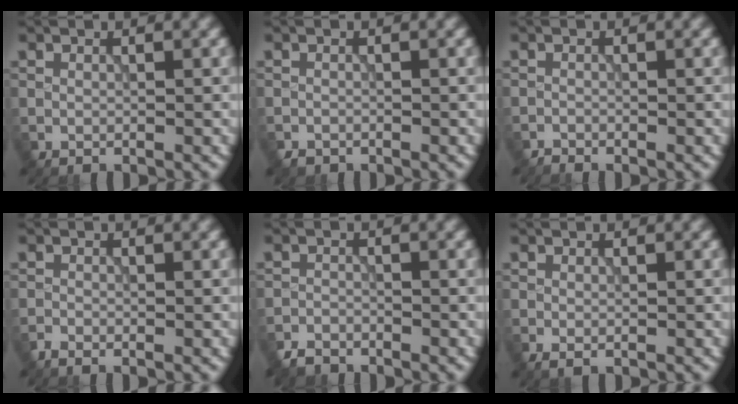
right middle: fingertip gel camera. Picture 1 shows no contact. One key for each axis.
{"total": 1.0, "fx": -0.8, "fy": 0.4, "fz": 0.0, "tx": 0.002, "ty": -0.003, "tz": -0.017}
{"total": 0.8, "fx": -0.8, "fy": 0.0, "fz": -0.1, "tx": 0.004, "ty": -0.001, "tz": -0.019}
{"total": 0.8, "fx": -0.8, "fy": 0.1, "fz": 0.2, "tx": -0.004, "ty": -0.002, "tz": -0.020}
{"total": 2.4, "fx": -2.2, "fy": 0.8, "fz": 0.3, "tx": -0.005, "ty": -0.003, "tz": -0.049}
{"total": 0.8, "fx": -0.3, "fy": 0.4, "fz": 0.6, "tx": -0.014, "ty": -0.005, "tz": -0.006}